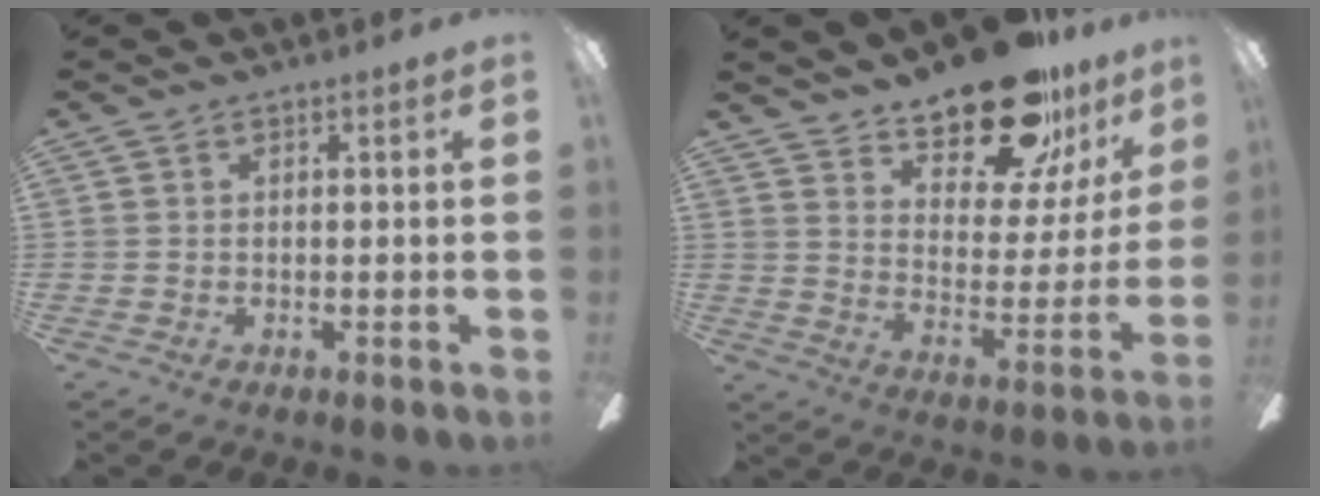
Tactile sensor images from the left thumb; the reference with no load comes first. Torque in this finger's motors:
{"motor_torque": [0.38, 0.38, 1.50, -1.24, 0.18]}